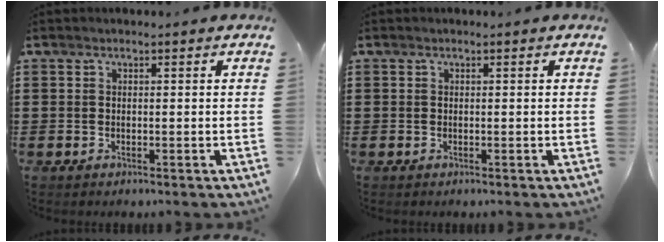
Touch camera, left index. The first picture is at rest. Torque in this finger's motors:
{"motor_torque": [0.00, 0.00, 0.00, 0.00]}